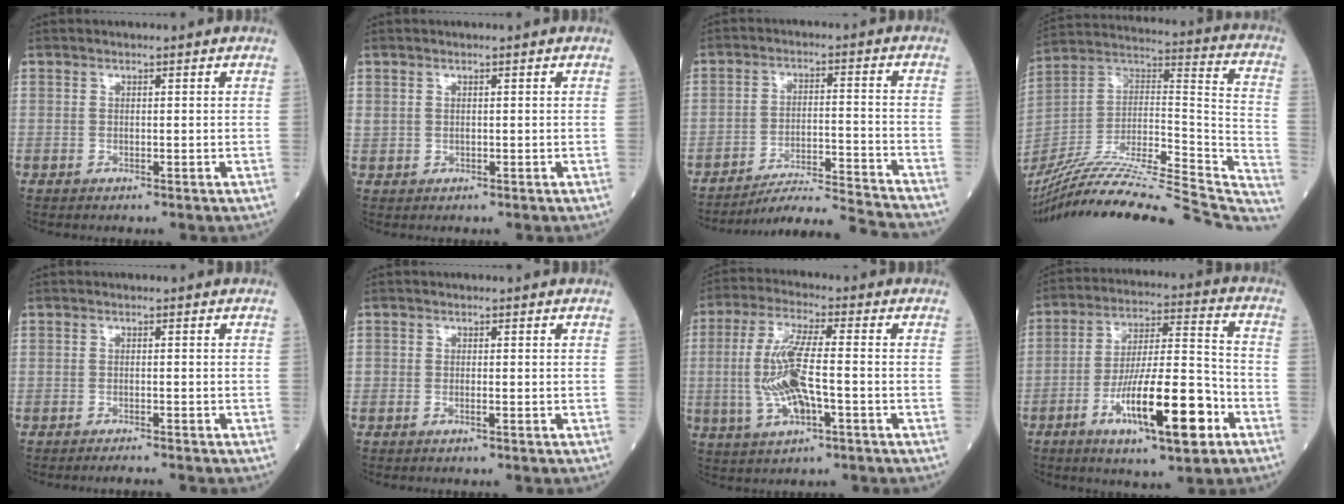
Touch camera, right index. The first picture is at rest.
{"total": 1.1, "force": [0.3, 0.9, 0.6], "torque": [-0.015, 0.008, 0.011]}
{"total": 13.7, "force": [-13.4, -1.8, 2.5], "torque": [-0.034, 0.000, -0.208]}
{"total": 37.3, "force": [-32.3, 3.5, 18.4], "torque": [-0.245, -0.036, -0.480]}
{"total": 2.8, "force": [-2.6, -0.2, 1.1], "torque": [-0.014, -0.005, -0.036]}
{"total": 0.9, "force": [-0.3, 0.3, 0.7], "torque": [-0.015, 0.000, -0.006]}
{"total": 9.7, "force": [-1.5, 2.1, 9.4], "torque": [-0.201, -0.002, -0.026]}
{"total": 16.3, "force": [-7.0, 2.7, 14.5], "torque": [-0.254, -0.005, -0.112]}